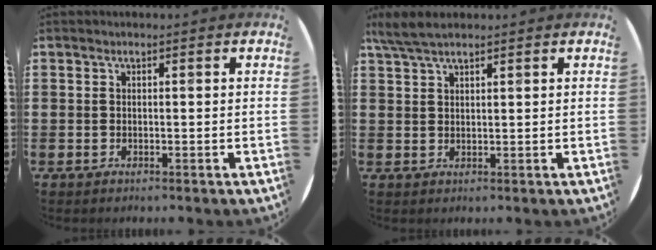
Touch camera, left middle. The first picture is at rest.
{"total": 3.6, "force": [3.0, 0.7, 1.9], "torque": [-0.044, 0.003, 0.056]}